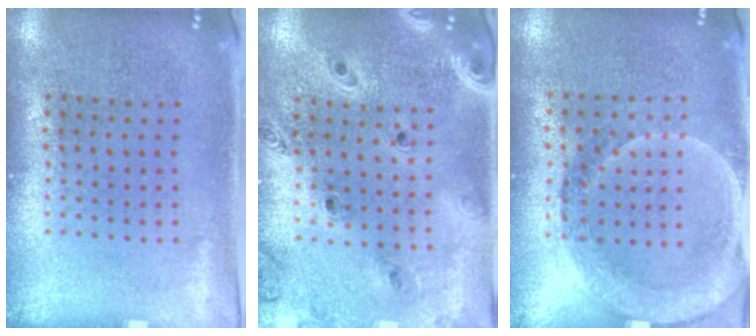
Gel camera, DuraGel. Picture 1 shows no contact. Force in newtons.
{"total": 1.2, "press": 1.2, "slide": 0.2}
{"total": 1.8, "press": 1.6, "slide": 0.8}